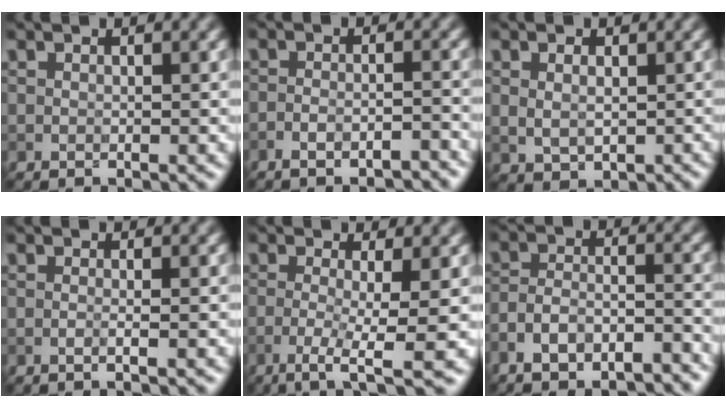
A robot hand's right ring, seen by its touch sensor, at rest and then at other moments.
{"total": 4.3, "force": [-3.8, 1.0, 1.7], "torque": [-0.024, 0.012, -0.054]}
{"total": 2.6, "force": [0.5, 2.0, 1.6], "torque": [-0.024, 0.002, 0.013]}
{"total": 2.0, "force": [0.3, 1.1, 1.6], "torque": [0.004, -0.002, -0.023]}
{"total": 5.5, "force": [-1.9, 1.1, 5.0], "torque": [-0.082, -0.003, -0.042]}
{"total": 6.6, "force": [-5.6, 2.3, 2.6], "torque": [-0.040, 0.004, -0.097]}